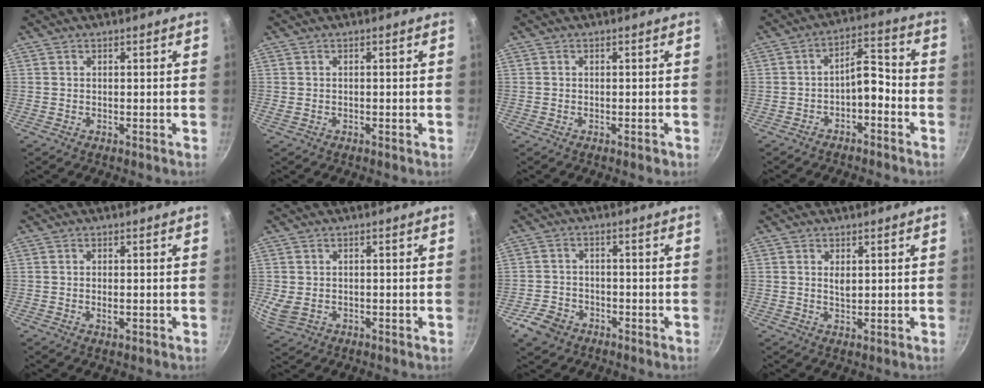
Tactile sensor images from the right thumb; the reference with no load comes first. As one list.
[{"total": 0.7, "force": [-0.2, 0.5, 0.4], "torque": [-0.008, 0.001, -0.002]}, {"total": 1.1, "force": [-0.6, 0.5, 0.7], "torque": [-0.010, 0.007, -0.007]}, {"total": 6.2, "force": [-2.8, 3.0, 4.6], "torque": [-0.060, 0.056, -0.040]}, {"total": 1.6, "force": [-0.3, 0.7, 1.4], "torque": [-0.025, 0.000, -0.005]}, {"total": 4.3, "force": [-0.6, 3.3, 2.6], "torque": [-0.057, -0.003, -0.003]}, {"total": 6.1, "force": [-3.5, 4.4, 2.4], "torque": [-0.040, 0.029, -0.059]}, {"total": 1.8, "force": [0.6, 0.9, 1.5], "torque": [-0.024, -0.005, 0.012]}]